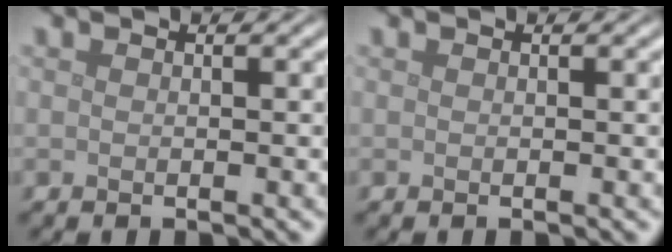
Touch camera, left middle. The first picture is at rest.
{"total": 0.0}